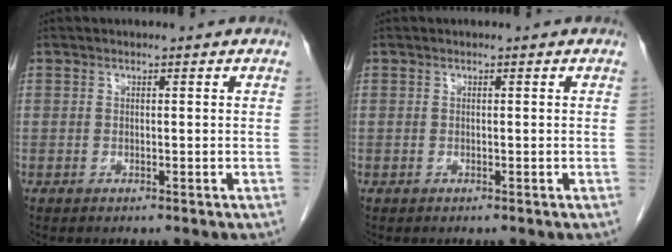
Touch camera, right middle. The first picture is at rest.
{"total": 0.0}